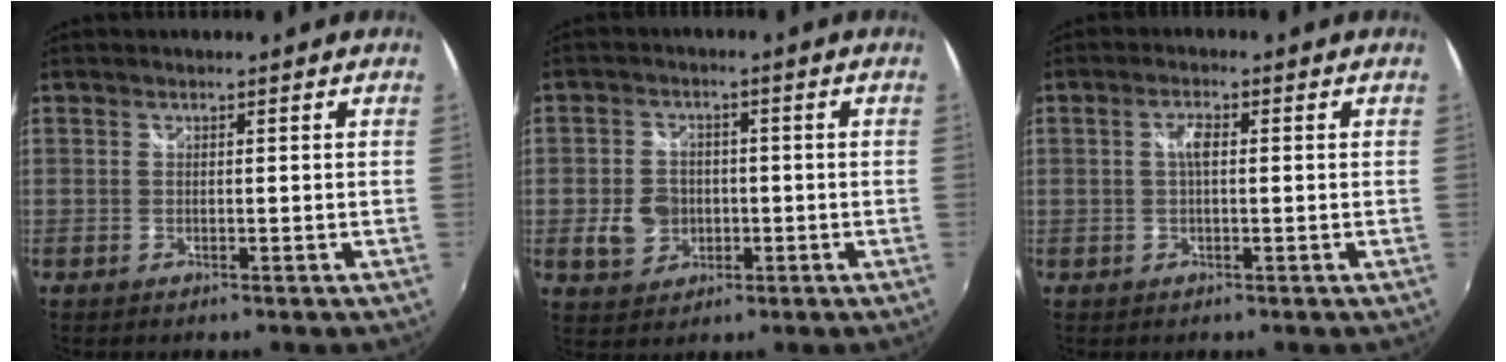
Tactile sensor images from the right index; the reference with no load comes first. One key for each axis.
{"total": 6.4, "fx": -1.1, "fy": 5.3, "fz": 3.4, "tx": -0.078, "ty": 0.005, "tz": -0.016}
{"total": 2.4, "fx": 0.2, "fy": 0.9, "fz": 2.3, "tx": -0.043, "ty": 0.006, "tz": 0.002}